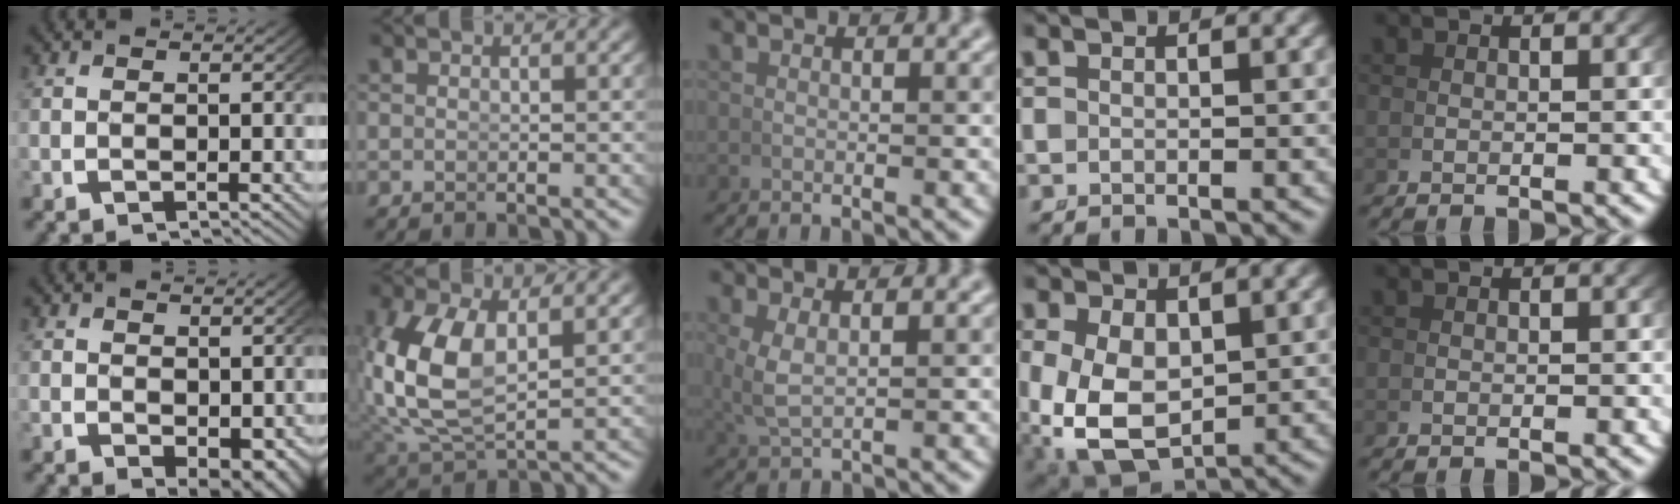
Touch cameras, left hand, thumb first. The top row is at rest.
{"thumb": {"total": 3.1, "force": [0.2, 1.9, 2.4], "torque": [-0.033, -0.024, 0.021]}, "index": {"total": 7.5, "force": [0.6, 4.7, 5.8], "torque": [-0.160, -0.032, 0.038]}, "middle": {"total": 2.6, "force": [0.7, 1.1, 2.2], "torque": [-0.057, -0.004, 0.023]}, "ring": {"total": 10.2, "force": [-3.0, 8.0, 5.5], "torque": [-0.153, -0.078, -0.018]}}